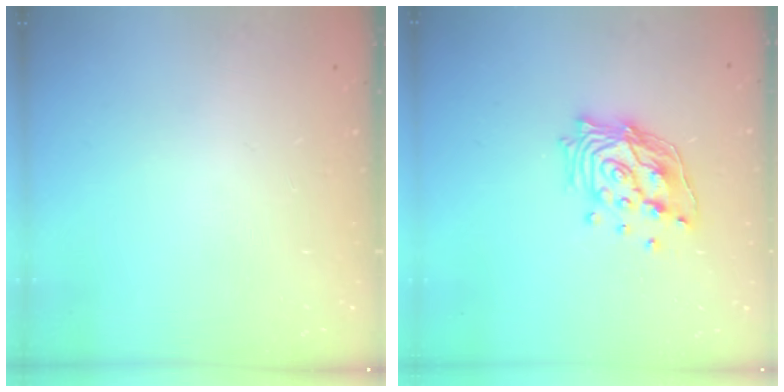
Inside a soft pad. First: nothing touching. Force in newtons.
{"total": 14.8, "press": 14.6, "slide": 2.2}